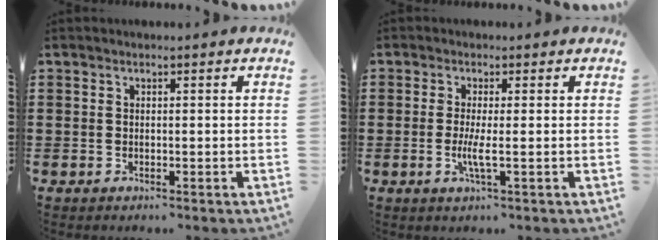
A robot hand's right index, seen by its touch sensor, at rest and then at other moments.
{"total": 3.1, "force": [-0.5, 0.1, 3.1], "torque": [-0.054, -0.006, -0.009]}